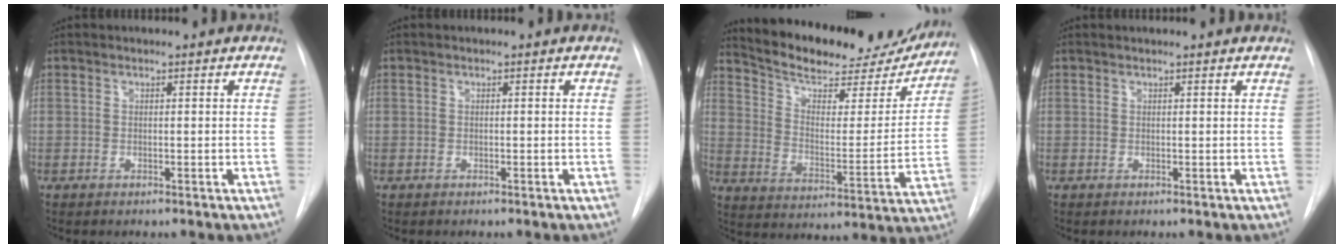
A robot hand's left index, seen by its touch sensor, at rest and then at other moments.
{"total": 0.0}
{"total": 23.6, "force": [21.0, 6.3, 8.6], "torque": [-0.132, -0.018, 0.291]}
{"total": 3.1, "force": [3.0, 0.1, 0.7], "torque": [-0.012, 0.021, 0.033]}